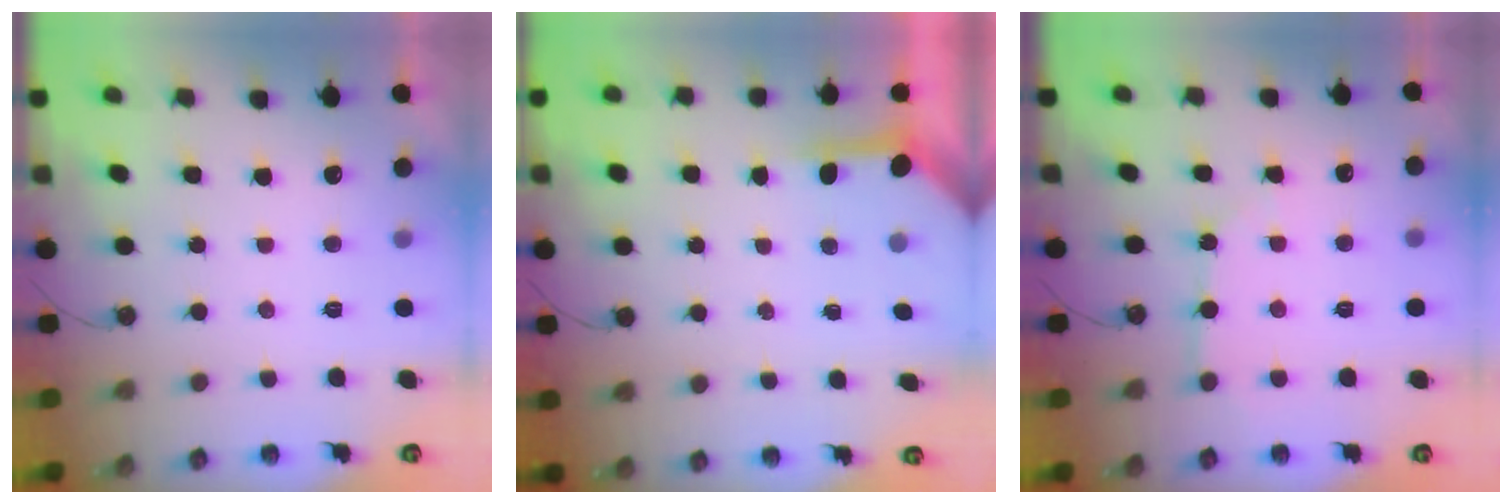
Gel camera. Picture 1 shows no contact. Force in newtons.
{"total": 4.0, "press": 4.0, "slide": 0.3}
{"total": 2.7, "press": 2.7, "slide": 0.4}